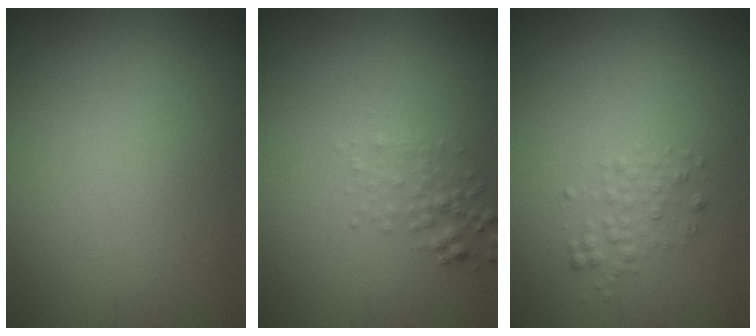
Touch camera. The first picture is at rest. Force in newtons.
{"total": 1.6, "press": 1.5, "slide": 0.2}
{"total": 1.4, "press": 1.4, "slide": 0.0}